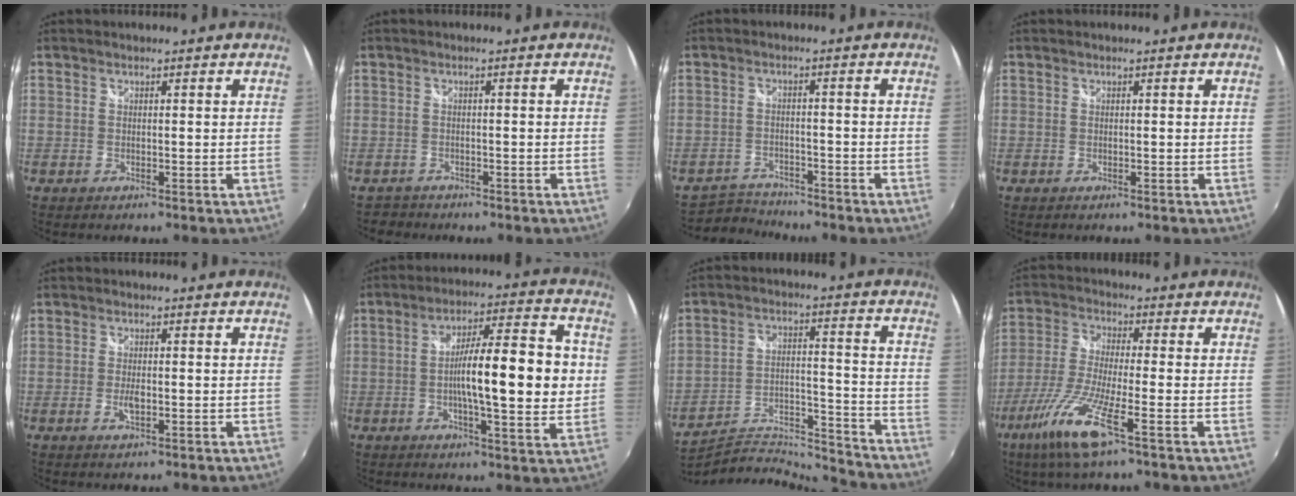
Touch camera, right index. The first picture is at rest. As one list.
[{"total": 2.2, "force": [-1.9, 1.1, -0.1], "torque": [-0.004, -0.002, -0.032]}, {"total": 5.3, "force": [-5.1, 1.2, -0.3], "torque": [-0.011, 0.008, -0.092]}, {"total": 0.0}, {"total": 2.2, "force": [-0.5, 1.0, 1.9], "torque": [-0.036, -0.005, -0.007]}, {"total": 15.5, "force": [0.1, 3.0, 15.2], "torque": [-0.245, 0.007, -0.004]}, {"total": 17.9, "force": [-17.5, 2.0, 3.3], "torque": [-0.065, 0.022, -0.271]}, {"total": 11.8, "force": [-6.2, 0.7, 10.0], "torque": [-0.229, -0.018, -0.126]}]